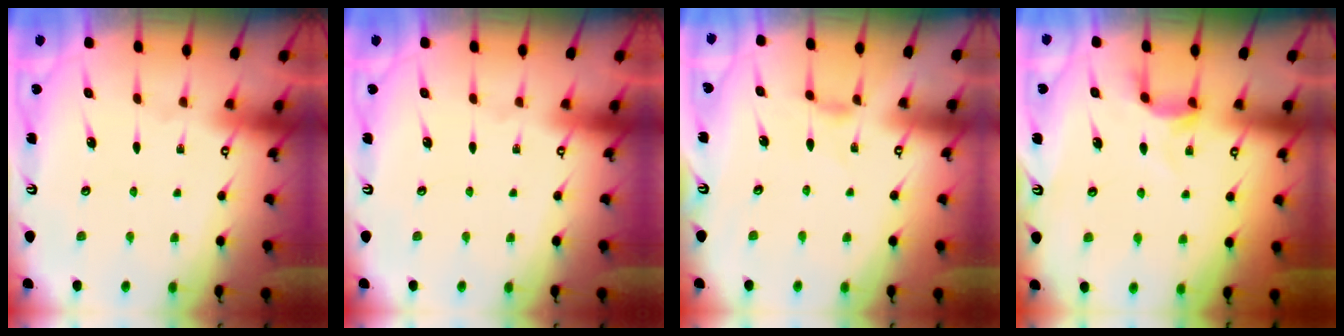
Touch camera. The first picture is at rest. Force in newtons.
{"total": 0.0}
{"total": 1.4, "press": 1.3, "slide": 0.4}
{"total": 3.5, "press": 3.4, "slide": 0.5}